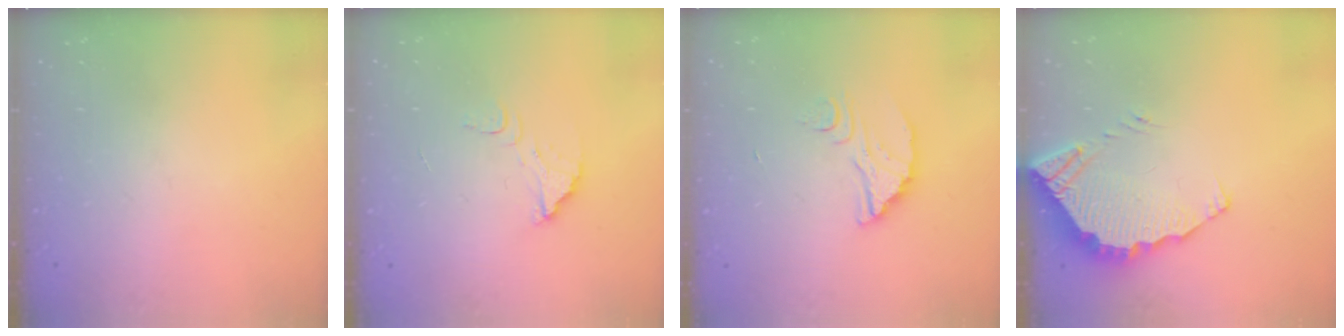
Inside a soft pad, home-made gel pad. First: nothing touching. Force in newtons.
{"total": 6.7, "press": 6.7, "slide": 0.5}
{"total": 5.1, "press": 5.1, "slide": 0.4}
{"total": 3.9, "press": 3.9, "slide": 0.3}